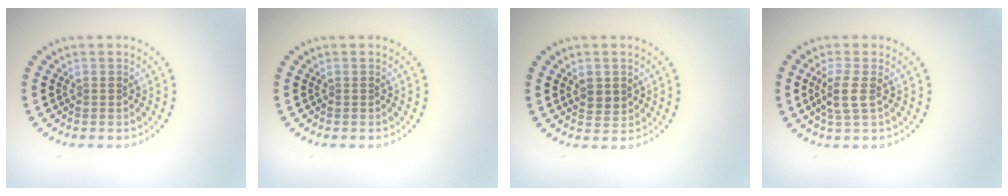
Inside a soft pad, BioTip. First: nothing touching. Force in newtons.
{"total": 0.0}
{"total": 1.9, "press": 1.8, "slide": 0.3}
{"total": 2.4, "press": 2.0, "slide": 1.2}